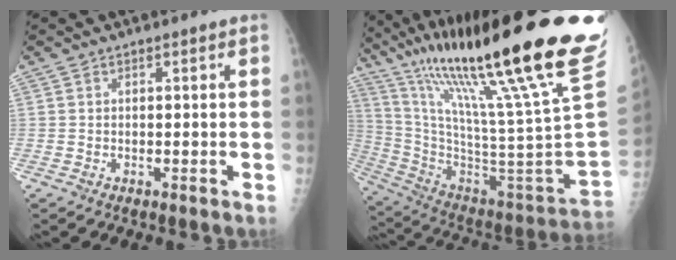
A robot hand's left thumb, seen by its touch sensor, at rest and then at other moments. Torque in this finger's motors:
{"motor_torque": [2.63, -0.67, 2.61, -0.16, 0.65]}